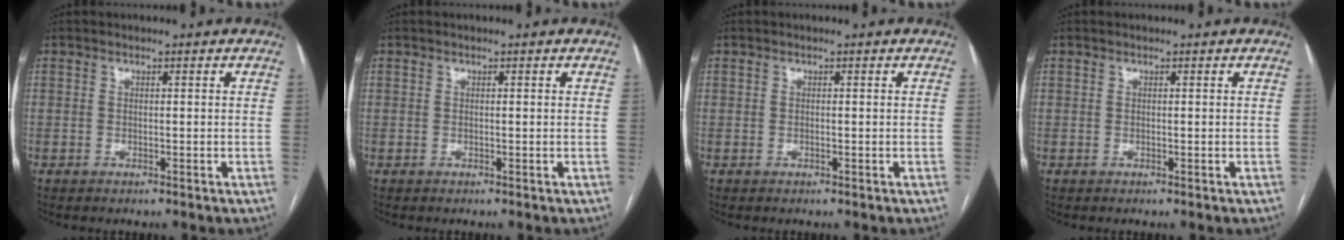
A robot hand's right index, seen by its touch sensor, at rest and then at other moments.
{"total": 0.0}
{"total": 0.0}
{"total": 0.0}